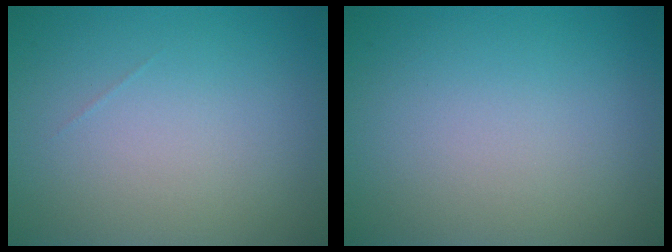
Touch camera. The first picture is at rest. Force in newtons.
{"total": 0.0}